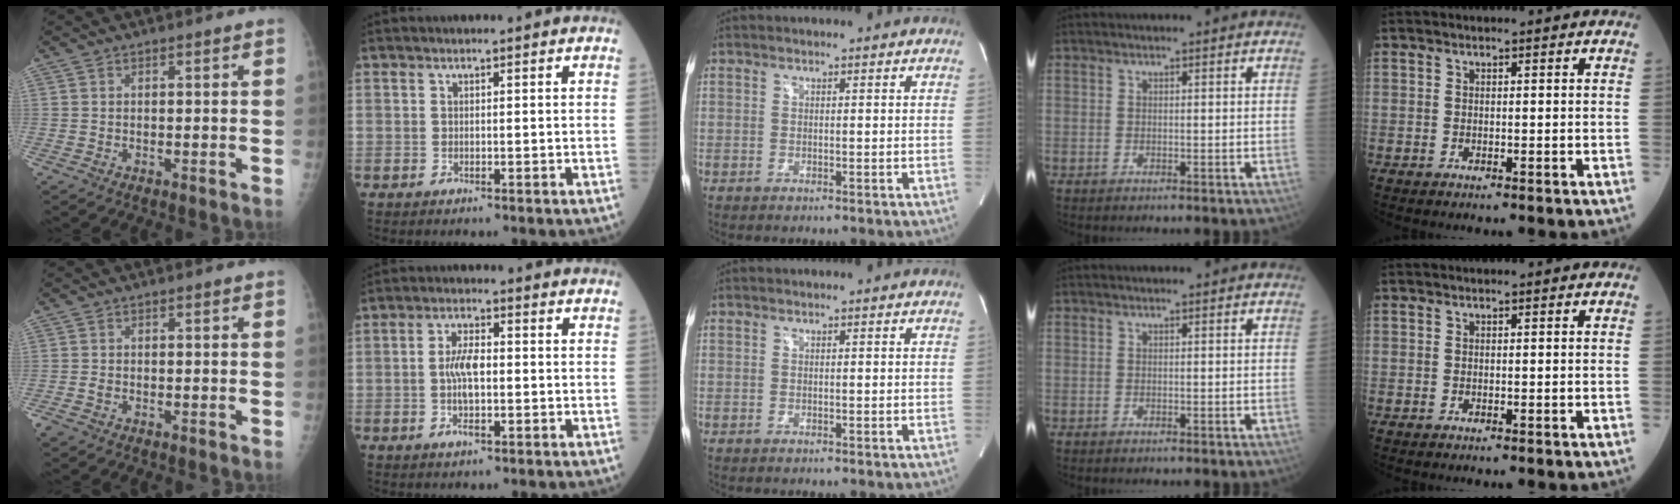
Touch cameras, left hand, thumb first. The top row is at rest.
{"thumb": {"total": 1.5, "force": [-0.8, 0.8, 0.9], "torque": [-0.026, 0.000, -0.016]}, "index": {"total": 5.4, "force": [-0.6, 2.0, 5.0], "torque": [-0.107, 0.005, -0.013]}}